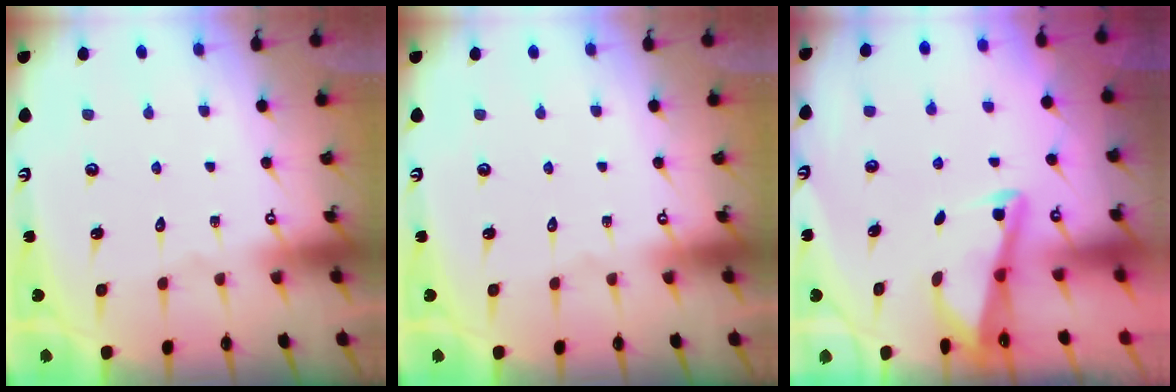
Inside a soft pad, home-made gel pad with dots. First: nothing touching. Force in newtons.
{"total": 0.0}
{"total": 2.8, "press": 2.8, "slide": 0.4}